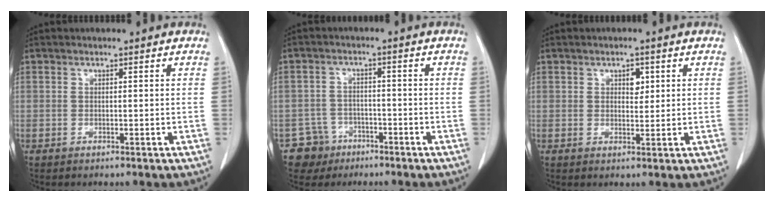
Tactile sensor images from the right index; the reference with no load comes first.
{"total": 5.1, "force": [-3.2, 4.0, -0.3], "torque": [0.009, 0.010, -0.053]}
{"total": 2.1, "force": [0.8, 1.3, 1.5], "torque": [-0.018, -0.001, 0.012]}